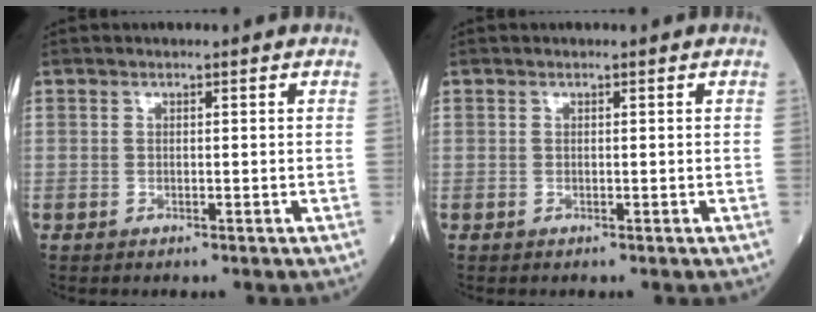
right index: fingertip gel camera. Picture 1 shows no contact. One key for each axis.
{"total": 0.0}